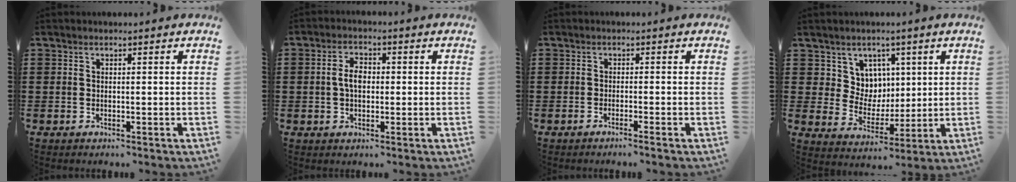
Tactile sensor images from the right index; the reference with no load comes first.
{"total": 3.9, "force": [0.0, 2.2, 3.2], "torque": [-0.064, 0.008, -0.002]}
{"total": 1.1, "force": [-0.9, -0.3, 0.6], "torque": [-0.012, -0.002, -0.017]}
{"total": 6.7, "force": [3.2, 5.8, 1.0], "torque": [-0.049, -0.003, 0.062]}